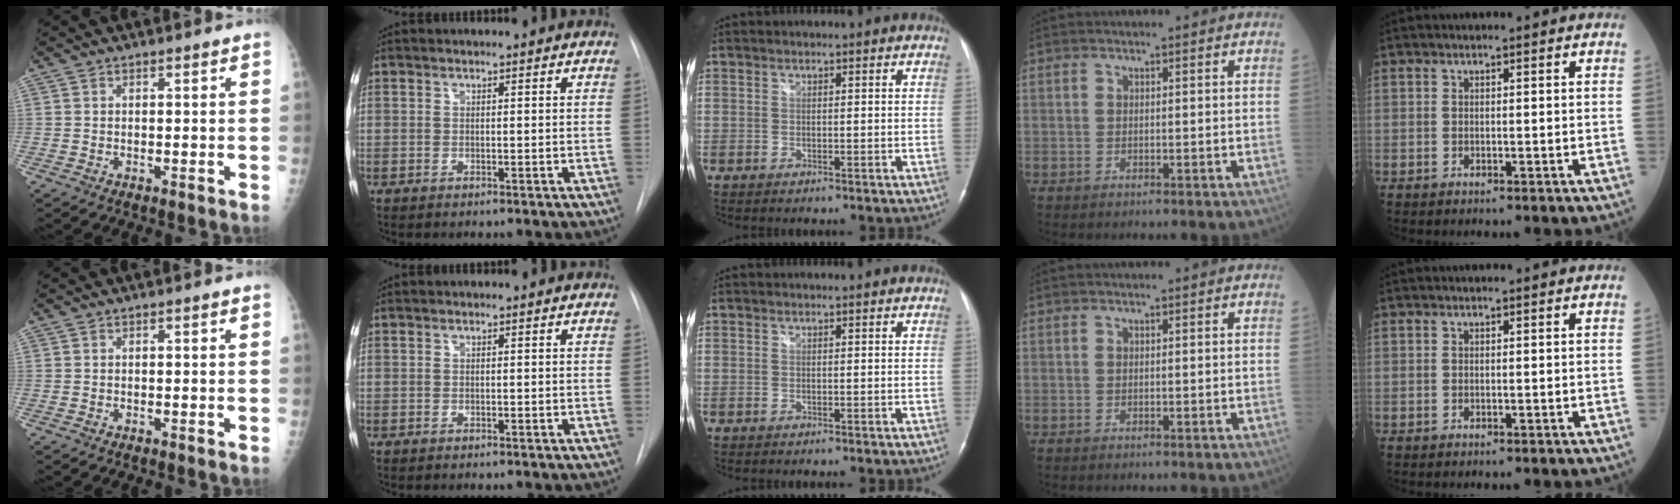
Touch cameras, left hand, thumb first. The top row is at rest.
{}